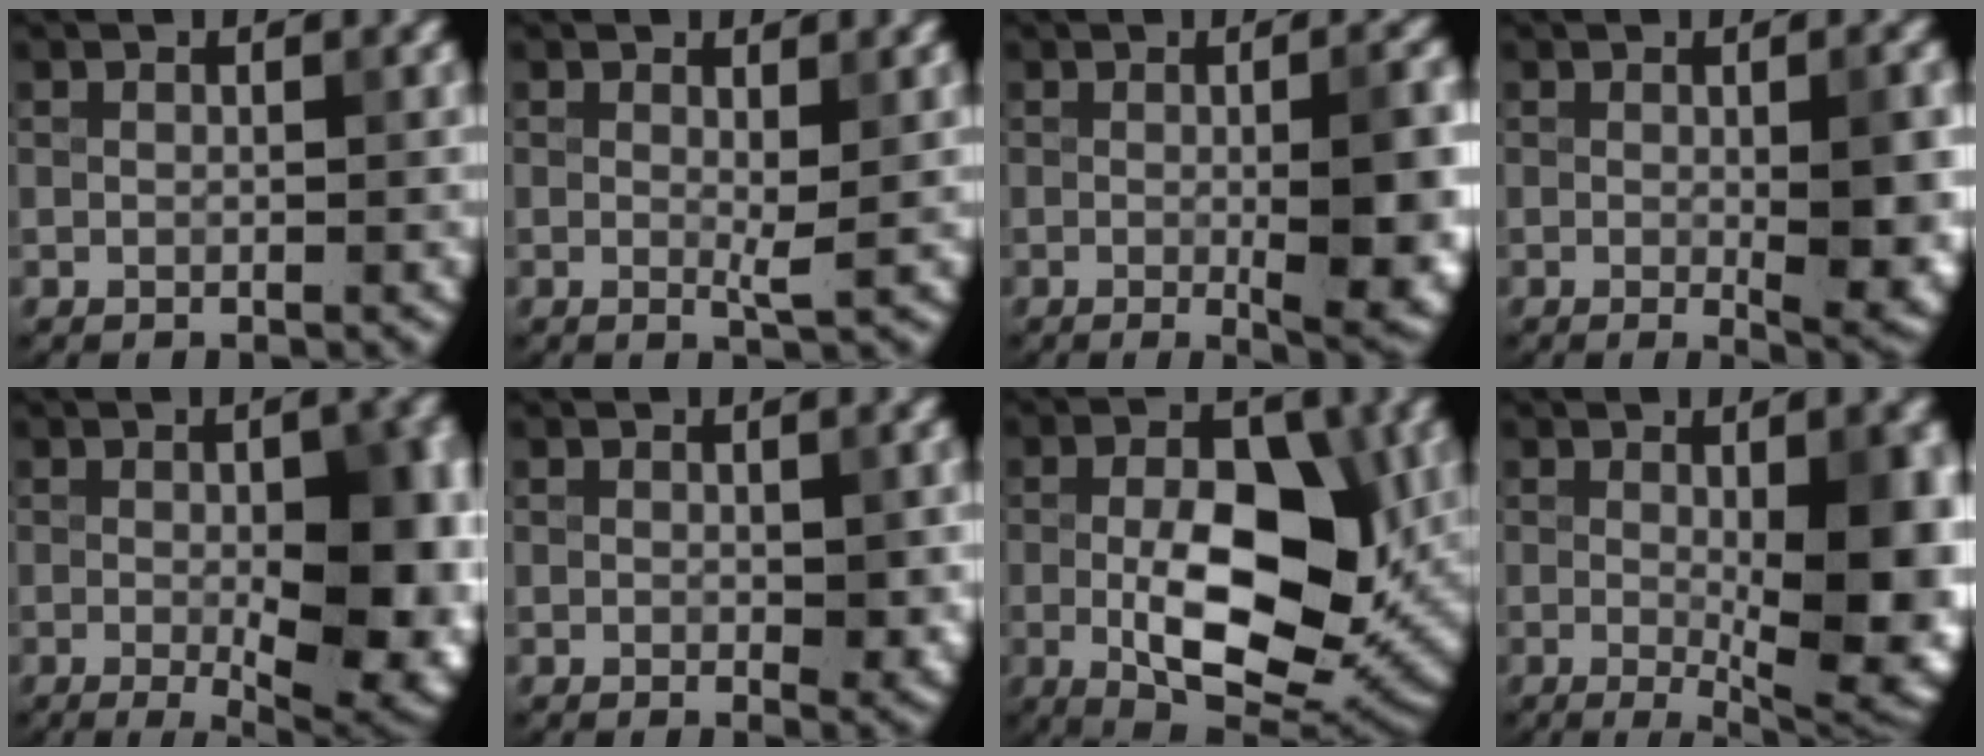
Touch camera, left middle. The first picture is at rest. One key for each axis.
{"total": 1.3, "fx": 0.2, "fy": 0.1, "fz": 1.2, "tx": -0.024, "ty": -0.007, "tz": 0.002}
{"total": 7.7, "fx": -0.5, "fy": 1.8, "fz": 7.5, "tx": -0.101, "ty": -0.011, "tz": 0.001}
{"total": 5.9, "fx": -0.3, "fy": 1.3, "fz": 5.8, "tx": -0.082, "ty": -0.010, "tz": 0.002}
{"total": 13.0, "fx": -1.3, "fy": 5.6, "fz": 11.7, "tx": -0.123, "ty": -0.020, "tz": 0.000}
{"total": 2.0, "fx": -0.1, "fy": 0.9, "fz": 1.8, "tx": -0.025, "ty": -0.006, "tz": 0.000}
{"total": 11.5, "fx": -0.8, "fy": 5.7, "fz": 10.0, "tx": -0.144, "ty": -0.005, "tz": -0.012}
{"total": 10.0, "fx": -0.5, "fy": 2.7, "fz": 9.6, "tx": -0.122, "ty": -0.020, "tz": 0.000}